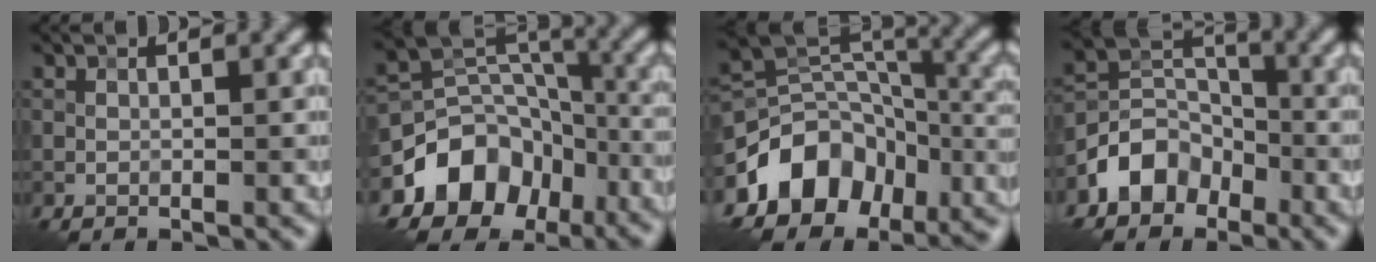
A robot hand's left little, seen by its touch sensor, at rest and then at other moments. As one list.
[{"total": 10.0, "force": [-5.2, 7.5, 4.2], "torque": [-0.067, 0.001, -0.094]}, {"total": 12.8, "force": [-5.9, 9.3, 6.6], "torque": [-0.133, -0.008, -0.090]}, {"total": 4.8, "force": [-3.0, 3.4, 1.6], "torque": [-0.020, 0.005, -0.065]}]